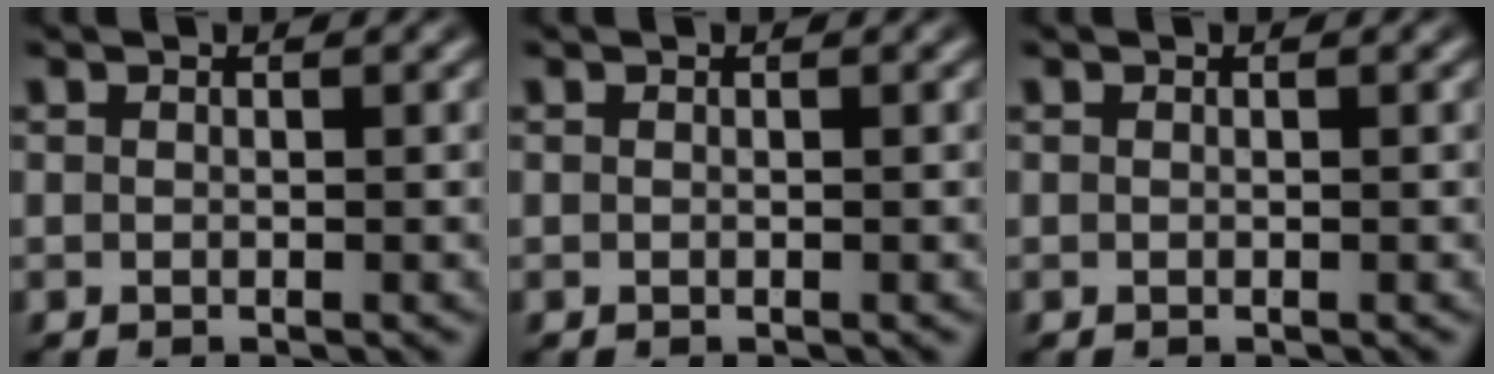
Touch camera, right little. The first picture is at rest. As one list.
[{"total": 0.0}, {"total": 0.0}]